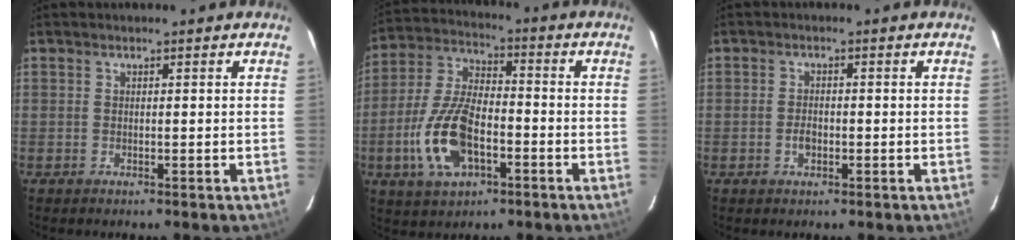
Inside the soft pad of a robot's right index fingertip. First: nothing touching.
{"total": 14.6, "force": [-5.1, 7.3, 11.6], "torque": [-0.253, 0.003, -0.091]}
{"total": 2.4, "force": [-0.9, 1.6, 1.6], "torque": [-0.031, 0.003, -0.015]}